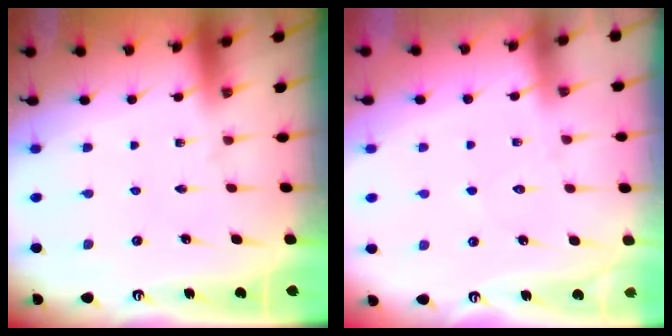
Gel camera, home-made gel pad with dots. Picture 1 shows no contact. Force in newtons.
{"total": 5.4, "press": 5.4, "slide": 0.7}